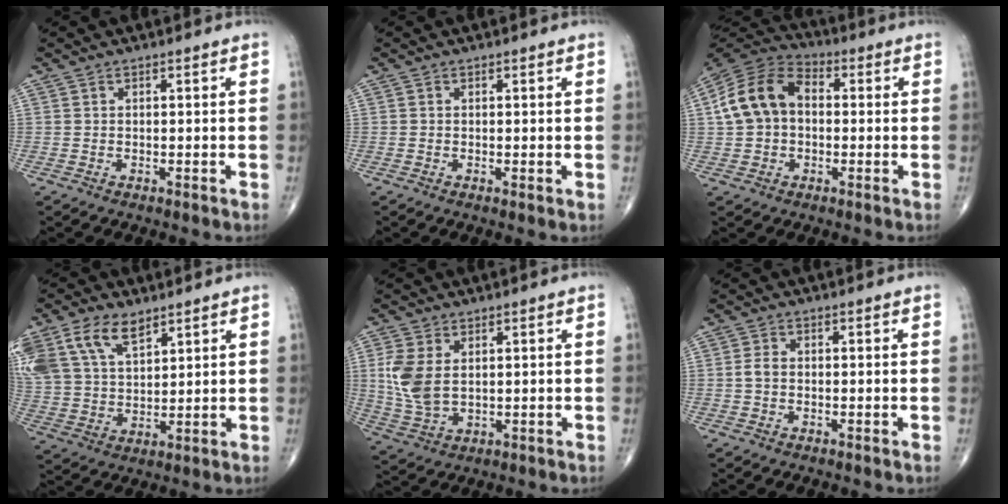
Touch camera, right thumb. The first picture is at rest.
{"total": 0.5, "force": [0.0, 0.2, 0.5], "torque": [-0.012, -0.003, -0.002]}
{"total": 12.7, "force": [0.8, 9.3, 8.6], "torque": [-0.153, 0.034, 0.002]}
{"total": 16.7, "force": [9.2, 9.6, 10.1], "torque": [-0.219, -0.004, 0.182]}
{"total": 8.6, "force": [1.6, 5.4, 6.6], "torque": [-0.144, -0.007, 0.045]}
{"total": 1.8, "force": [-0.2, 1.2, 1.3], "torque": [-0.027, 0.004, -0.007]}